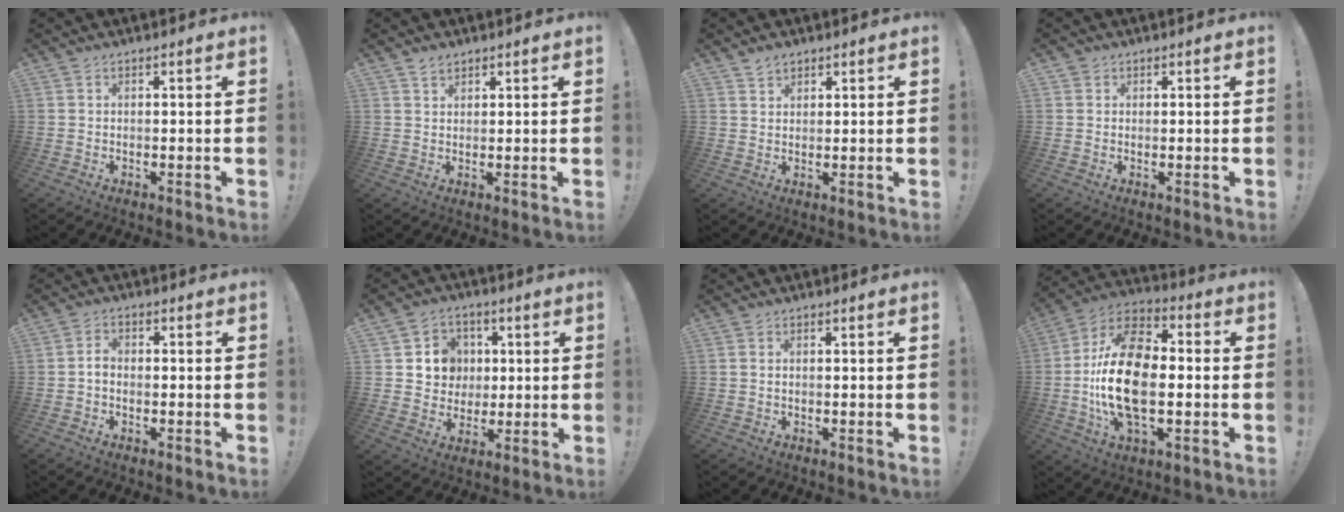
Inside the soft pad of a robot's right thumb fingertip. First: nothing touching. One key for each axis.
{"total": 2.1, "fx": 1.7, "fy": 1.1, "fz": 0.5, "tx": 0.001, "ty": -0.013, "tz": 0.030}
{"total": 2.5, "fx": 2.0, "fy": 1.4, "fz": 0.4, "tx": 0.002, "ty": -0.014, "tz": 0.035}
{"total": 0.9, "fx": 0.7, "fy": 0.6, "fz": 0.1, "tx": 0.006, "ty": -0.004, "tz": 0.013}
{"total": 2.2, "fx": -0.5, "fy": 1.2, "fz": 1.8, "tx": -0.023, "ty": 0.000, "tz": -0.012}
{"total": 9.3, "fx": 1.7, "fy": 8.9, "fz": 2.1, "tx": -0.021, "ty": -0.009, "tz": 0.039}
{"total": 0.5, "fx": 0.3, "fy": 0.2, "fz": 0.4, "tx": -0.008, "ty": 0.000, "tz": 0.005}
{"total": 21.6, "fx": -2.0, "fy": 11.8, "fz": 18.0, "tx": -0.333, "ty": 0.006, "tz": -0.033}